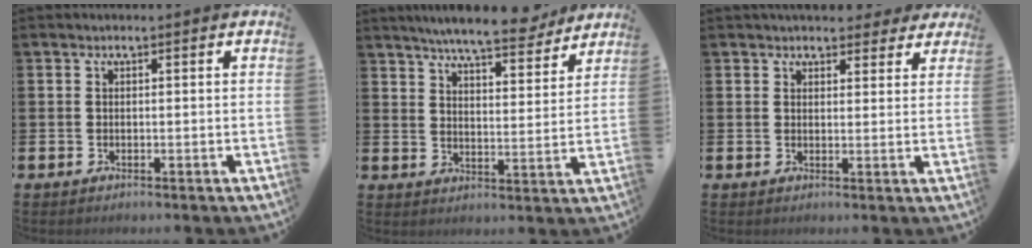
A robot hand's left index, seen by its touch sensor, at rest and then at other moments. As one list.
[{"total": 8.0, "force": [7.4, 0.9, 2.7], "torque": [-0.061, -0.040, 0.131]}, {"total": 3.9, "force": [3.5, 1.5, 0.6], "torque": [-0.003, -0.015, 0.061]}]